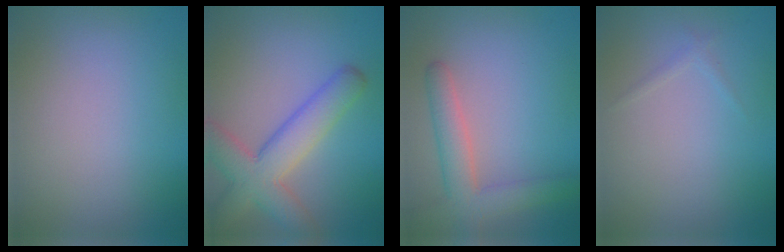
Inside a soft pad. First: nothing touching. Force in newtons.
{"total": 7.1, "press": 7.0, "slide": 0.4}
{"total": 4.3, "press": 4.3, "slide": 0.2}
{"total": 0.7, "press": 0.7, "slide": 0.1}